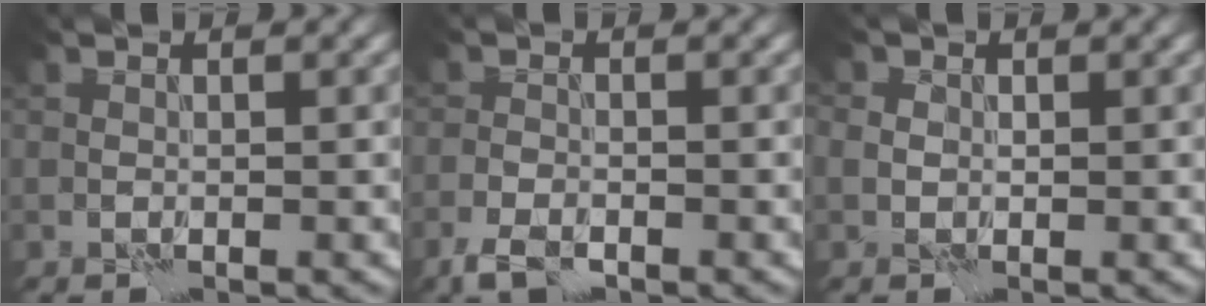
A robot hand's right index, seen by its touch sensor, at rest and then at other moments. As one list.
[{"total": 2.4, "force": [-1.6, 1.1, 1.5], "torque": [-0.035, -0.003, -0.038]}, {"total": 0.7, "force": [0.1, 0.7, 0.1], "torque": [-0.001, 0.004, -0.002]}]